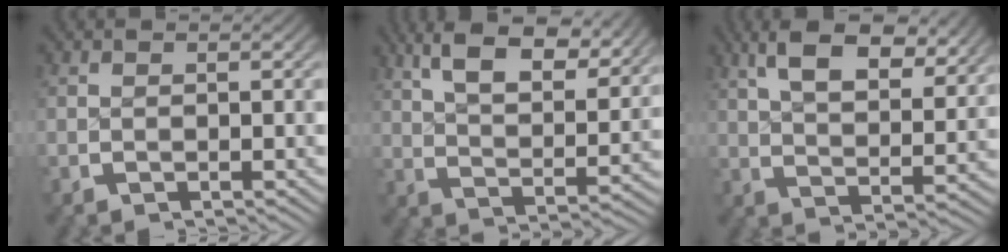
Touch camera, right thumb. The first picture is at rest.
{"total": 9.9, "force": [6.3, 4.0, 6.5], "torque": [-0.109, 0.011, 0.096]}
{"total": 8.1, "force": [5.2, 3.2, 5.4], "torque": [-0.082, 0.008, 0.083]}